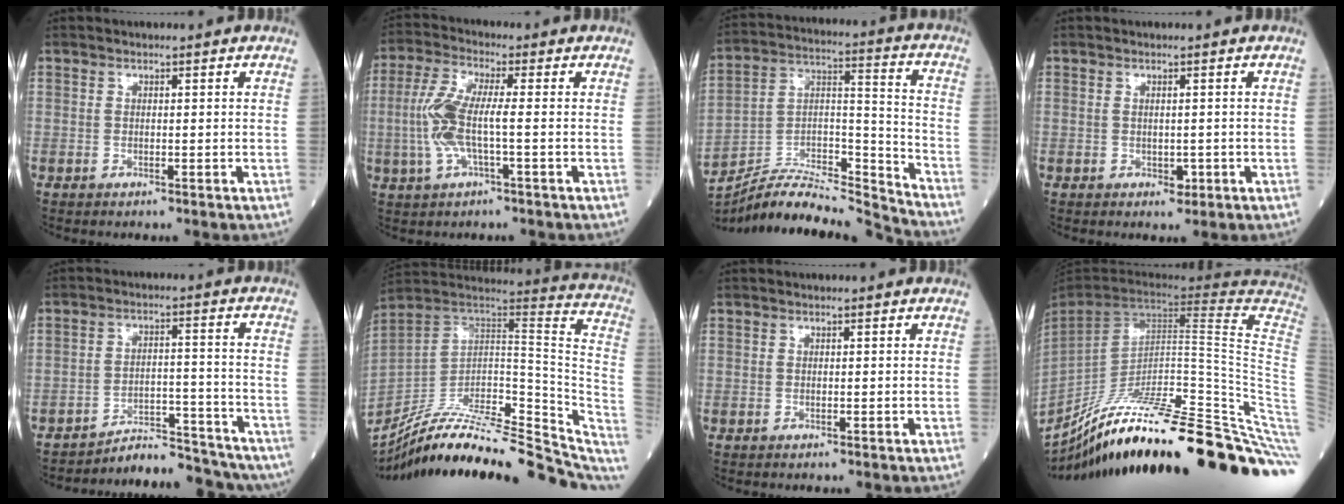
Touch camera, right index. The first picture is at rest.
{"total": 7.9, "force": [-0.8, 1.4, 7.7], "torque": [-0.176, 0.009, -0.022]}
{"total": 18.6, "force": [-18.2, 0.3, 3.6], "torque": [-0.058, 0.050, -0.306]}
{"total": 2.1, "force": [-0.4, 1.2, 1.7], "torque": [-0.026, -0.002, 0.000]}
{"total": 11.1, "force": [-10.9, 2.0, 0.7], "torque": [0.005, 0.042, -0.158]}
{"total": 27.8, "force": [-24.7, 5.3, 11.7], "torque": [-0.121, 0.006, -0.360]}
{"total": 0.0}
{"total": 37.8, "force": [-28.0, -0.1, 25.4], "torque": [-0.227, -0.041, -0.396]}